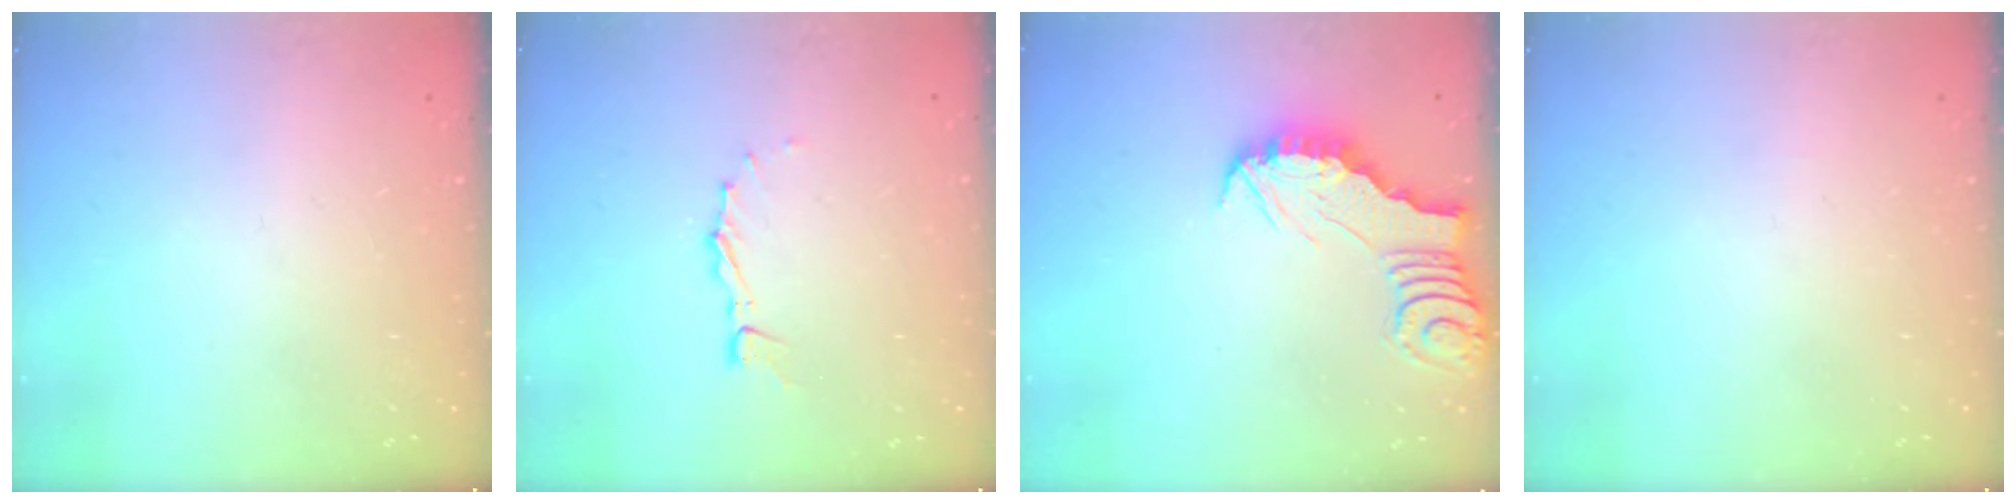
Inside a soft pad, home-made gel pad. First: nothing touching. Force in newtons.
{"total": 4.0, "press": 4.0, "slide": 0.1}
{"total": 2.6, "press": 2.6, "slide": 0.2}
{"total": 0.0}